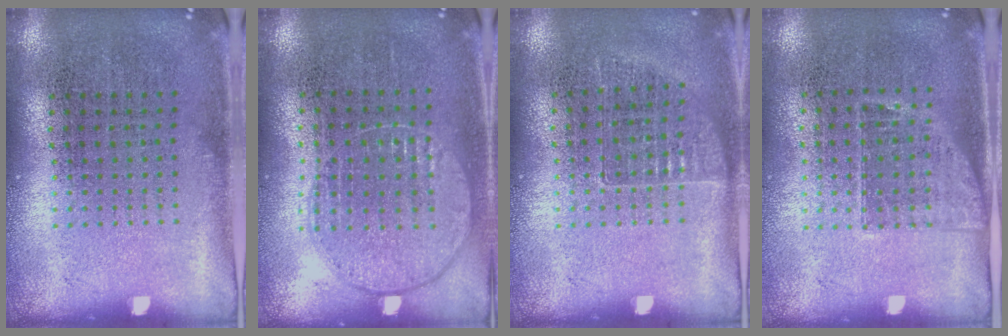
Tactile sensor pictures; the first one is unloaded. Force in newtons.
{"total": 1.0, "press": 0.9, "slide": 0.3}
{"total": 0.7, "press": 0.7, "slide": 0.1}
{"total": 1.1, "press": 0.9, "slide": 0.7}